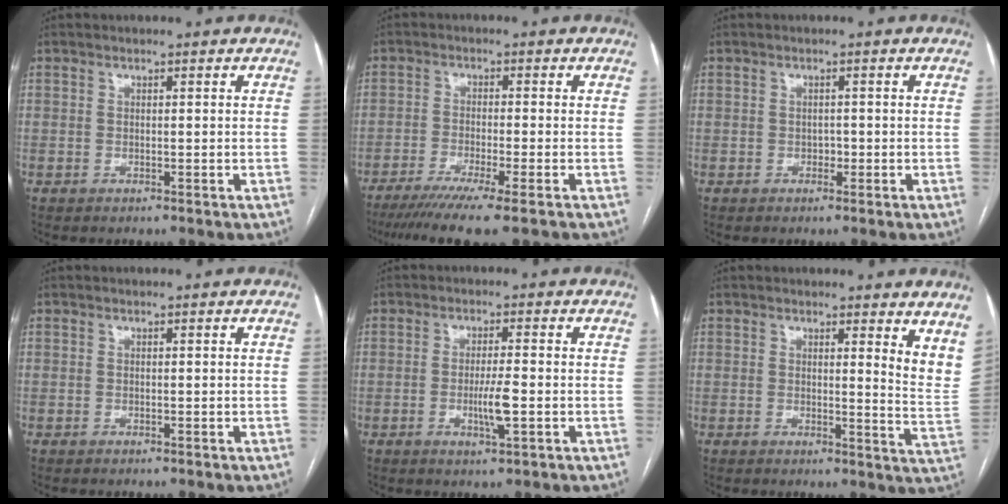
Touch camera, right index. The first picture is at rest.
{"total": 9.5, "force": [-7.0, -0.7, 6.4], "torque": [-0.092, -0.024, -0.109]}
{"total": 0.9, "force": [-0.3, 0.7, 0.5], "torque": [-0.007, 0.003, -0.004]}
{"total": 0.0}
{"total": 4.4, "force": [-1.1, 0.2, 4.3], "torque": [-0.082, -0.008, -0.019]}
{"total": 6.4, "force": [5.2, 0.6, 3.7], "torque": [-0.037, -0.037, 0.038]}